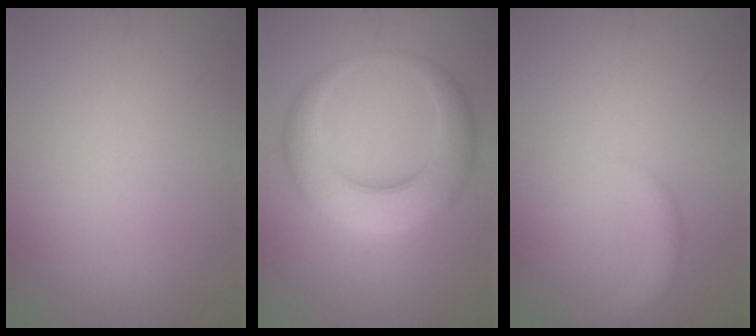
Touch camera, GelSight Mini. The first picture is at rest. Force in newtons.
{"total": 7.0, "press": 7.0, "slide": 0.1}
{"total": 2.3, "press": 2.3, "slide": 0.3}